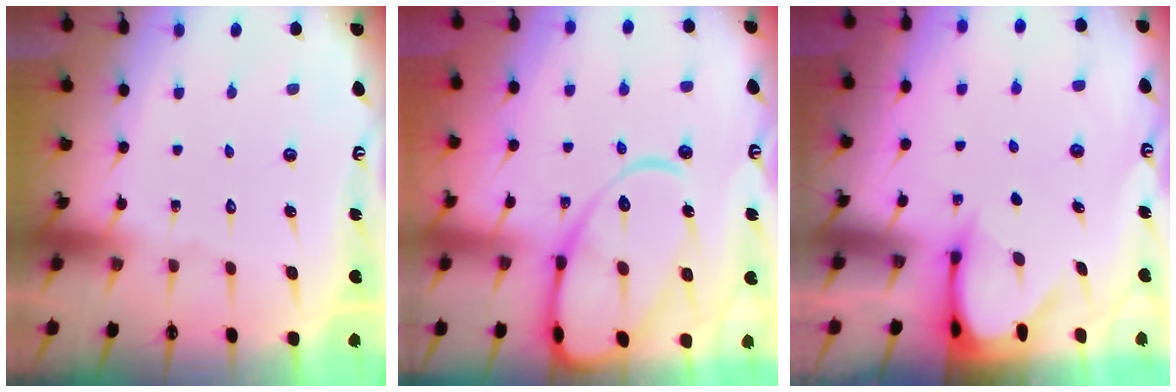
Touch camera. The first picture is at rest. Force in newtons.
{"total": 15.7, "press": 15.6, "slide": 1.7}
{"total": 3.4, "press": 3.4, "slide": 0.3}